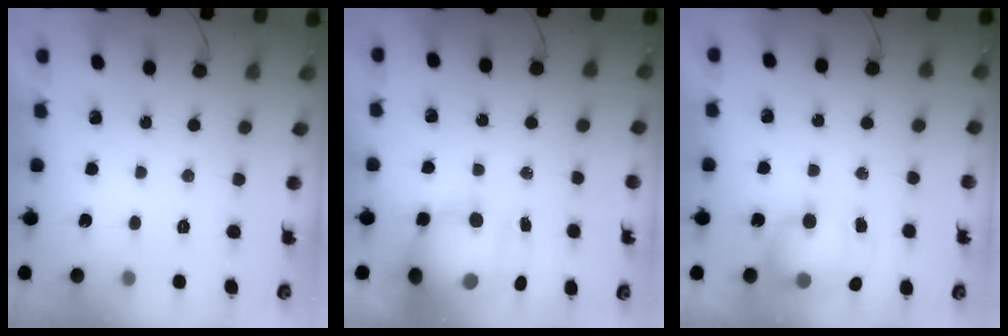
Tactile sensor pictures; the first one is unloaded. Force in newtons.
{"total": 11.5, "press": 11.1, "slide": 2.8}
{"total": 8.2, "press": 8.1, "slide": 1.3}